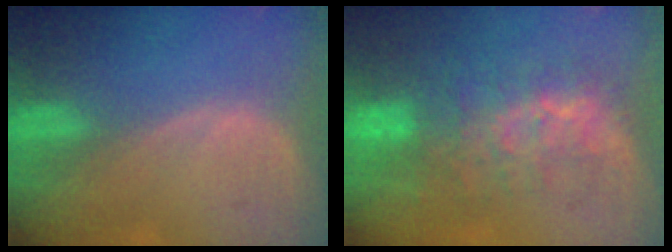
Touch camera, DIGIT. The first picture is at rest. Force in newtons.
{"total": 9.0, "press": 8.3, "slide": 3.5}